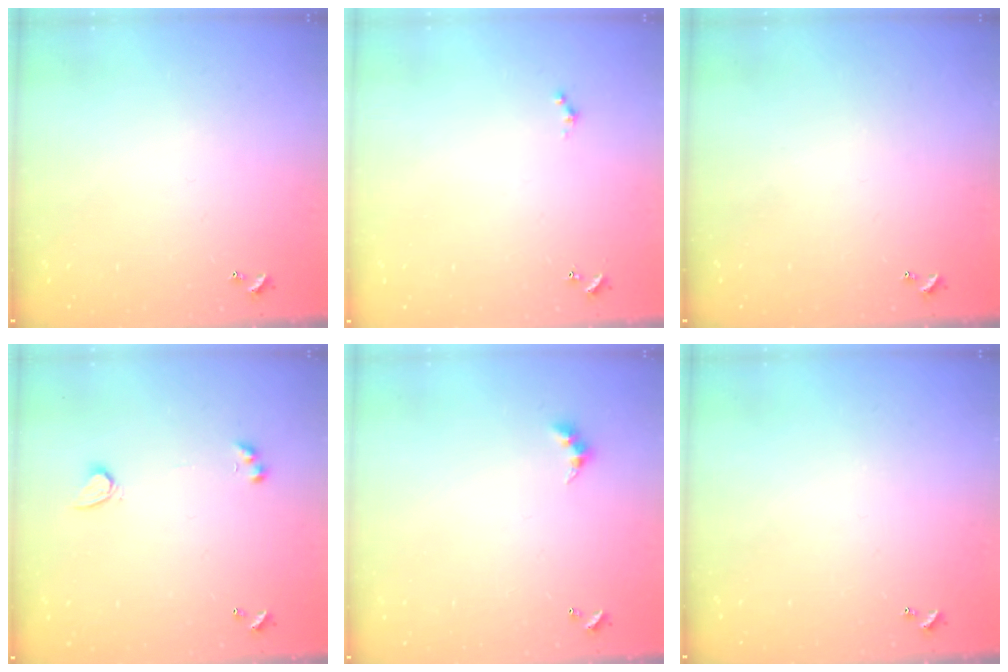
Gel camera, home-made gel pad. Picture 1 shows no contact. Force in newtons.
{"total": 0.0}
{"total": 0.0}
{"total": 3.3, "press": 2.8, "slide": 1.7}
{"total": 3.0, "press": 2.9, "slide": 0.5}
{"total": 0.0}